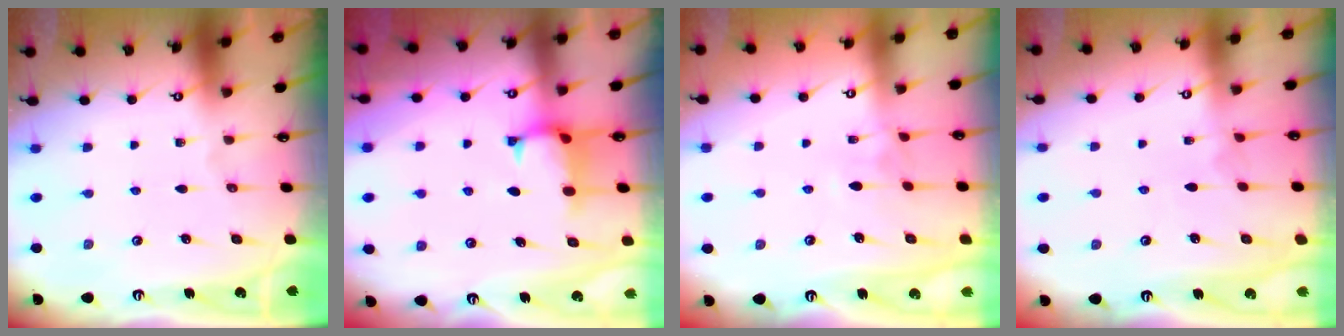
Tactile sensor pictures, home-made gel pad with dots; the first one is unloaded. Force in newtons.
{"total": 1.2, "press": 0.9, "slide": 0.8}
{"total": 2.4, "press": 2.3, "slide": 0.7}
{"total": 3.7, "press": 3.7, "slide": 0.2}